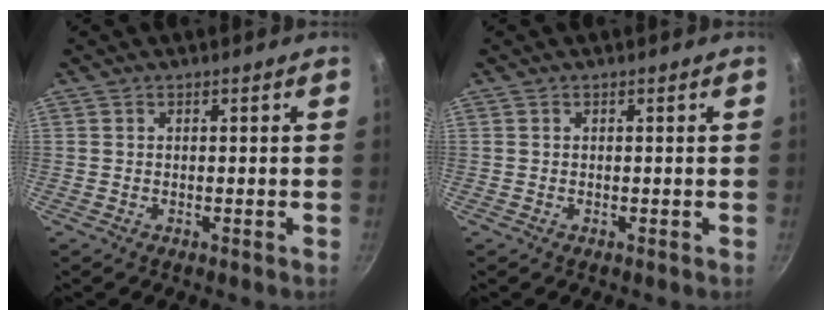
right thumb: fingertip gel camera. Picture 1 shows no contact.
{"total": 0.0}